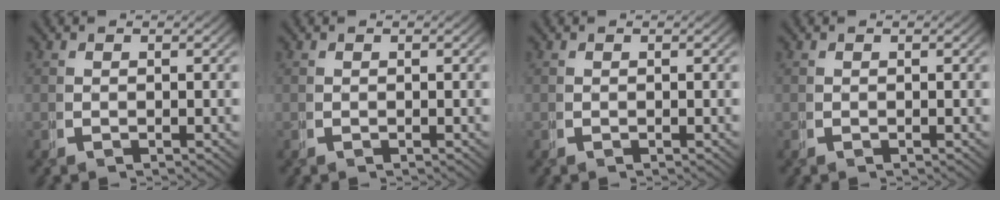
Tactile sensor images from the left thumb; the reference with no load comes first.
{"total": 0.0}
{"total": 0.0}
{"total": 0.0}